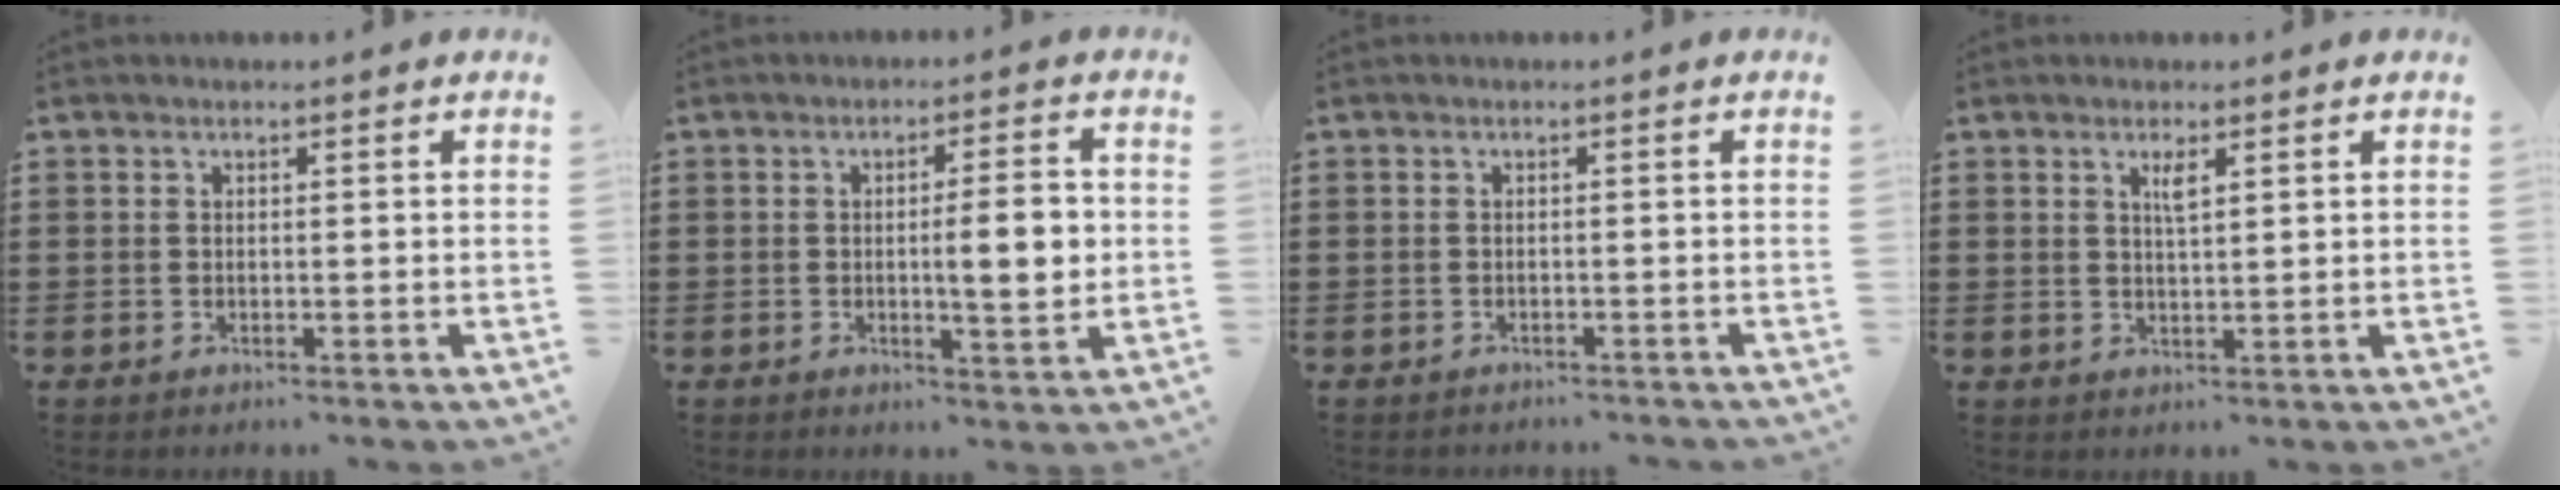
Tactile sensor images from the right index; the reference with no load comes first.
{"total": 7.0, "force": [0.0, 1.6, 6.9], "torque": [-0.096, -0.007, -0.007]}
{"total": 0.8, "force": [-0.7, 0.1, 0.0], "torque": [-0.004, -0.003, -0.015]}
{"total": 2.1, "force": [1.0, 0.4, 1.8], "torque": [-0.028, -0.001, 0.014]}